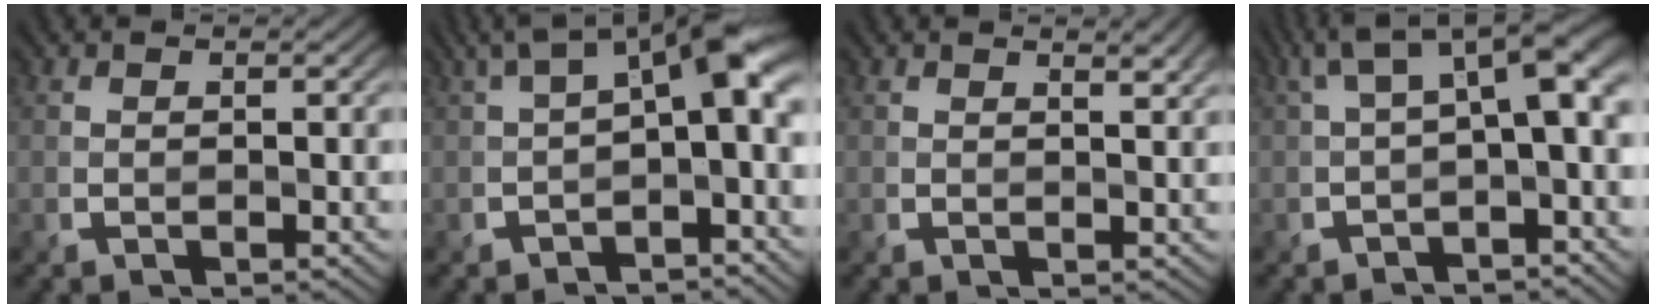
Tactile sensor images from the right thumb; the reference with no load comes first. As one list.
[{"total": 8.6, "force": [0.7, 3.3, 7.9], "torque": [-0.127, 0.014, 0.007]}, {"total": 1.9, "force": [1.4, 0.4, 1.3], "torque": [-0.020, -0.003, 0.023]}, {"total": 7.3, "force": [0.9, 2.3, 6.9], "torque": [-0.110, 0.015, 0.013]}]